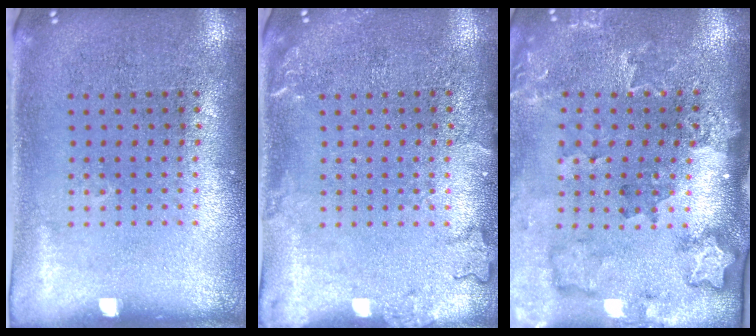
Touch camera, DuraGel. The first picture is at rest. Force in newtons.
{"total": 1.7, "press": 1.6, "slide": 0.3}
{"total": 2.0, "press": 1.9, "slide": 0.4}